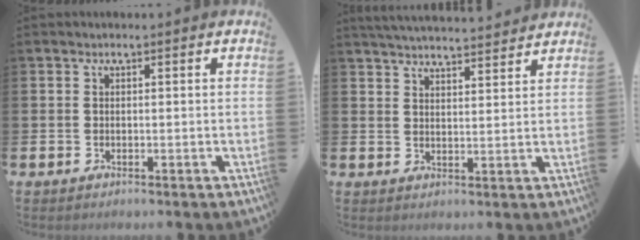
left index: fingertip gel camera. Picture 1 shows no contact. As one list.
[{"total": 4.5, "force": [4.5, 0.2, 0.3], "torque": [-0.015, -0.026, 0.081]}]